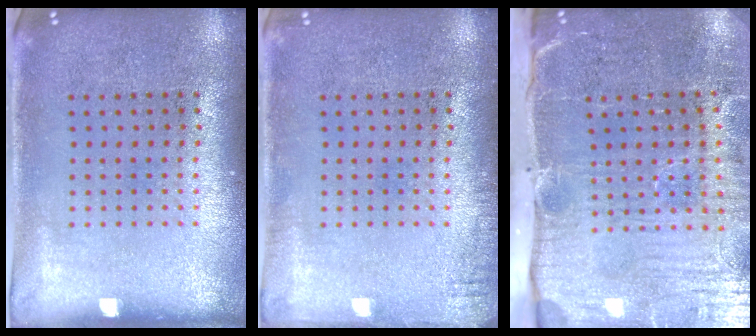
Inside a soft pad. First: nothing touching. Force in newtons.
{"total": 1.3, "press": 1.3, "slide": 0.1}
{"total": 5.3, "press": 4.4, "slide": 2.9}